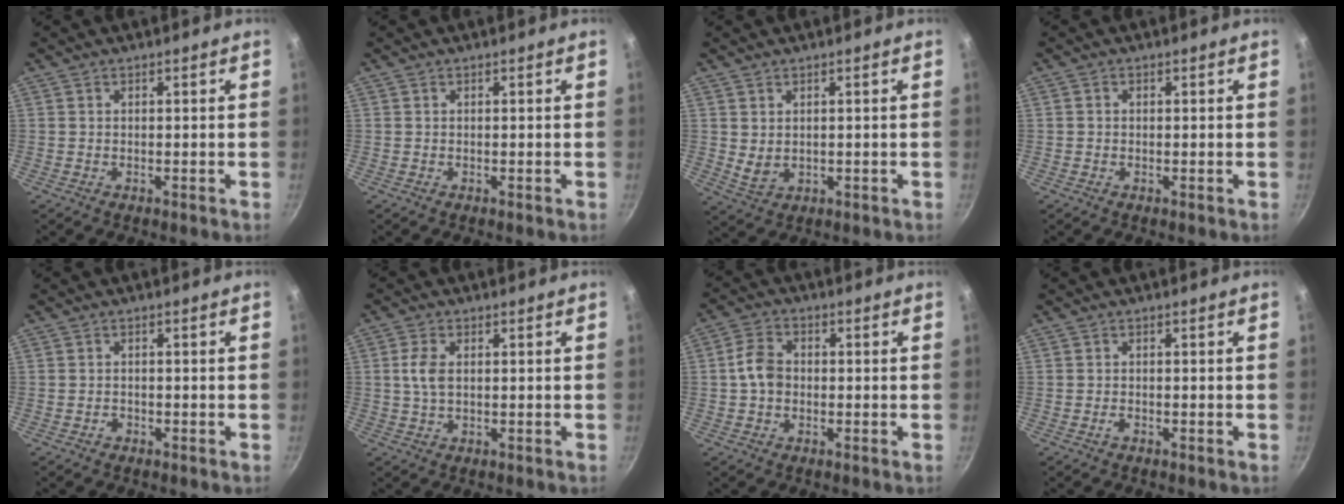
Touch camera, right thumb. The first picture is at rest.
{"total": 0.0}
{"total": 3.2, "force": [0.9, 2.3, 2.1], "torque": [-0.034, -0.012, 0.024]}
{"total": 0.7, "force": [0.0, 0.6, 0.2], "torque": [-0.003, 0.003, -0.001]}
{"total": 1.1, "force": [-0.6, 0.8, 0.3], "torque": [-0.004, 0.007, -0.010]}
{"total": 4.0, "force": [0.6, 2.3, 3.3], "torque": [-0.070, 0.005, 0.010]}
{"total": 5.4, "force": [-0.4, 4.1, 3.5], "torque": [-0.056, 0.018, -0.014]}
{"total": 0.9, "force": [-0.6, 0.4, 0.6], "torque": [-0.014, 0.004, -0.013]}